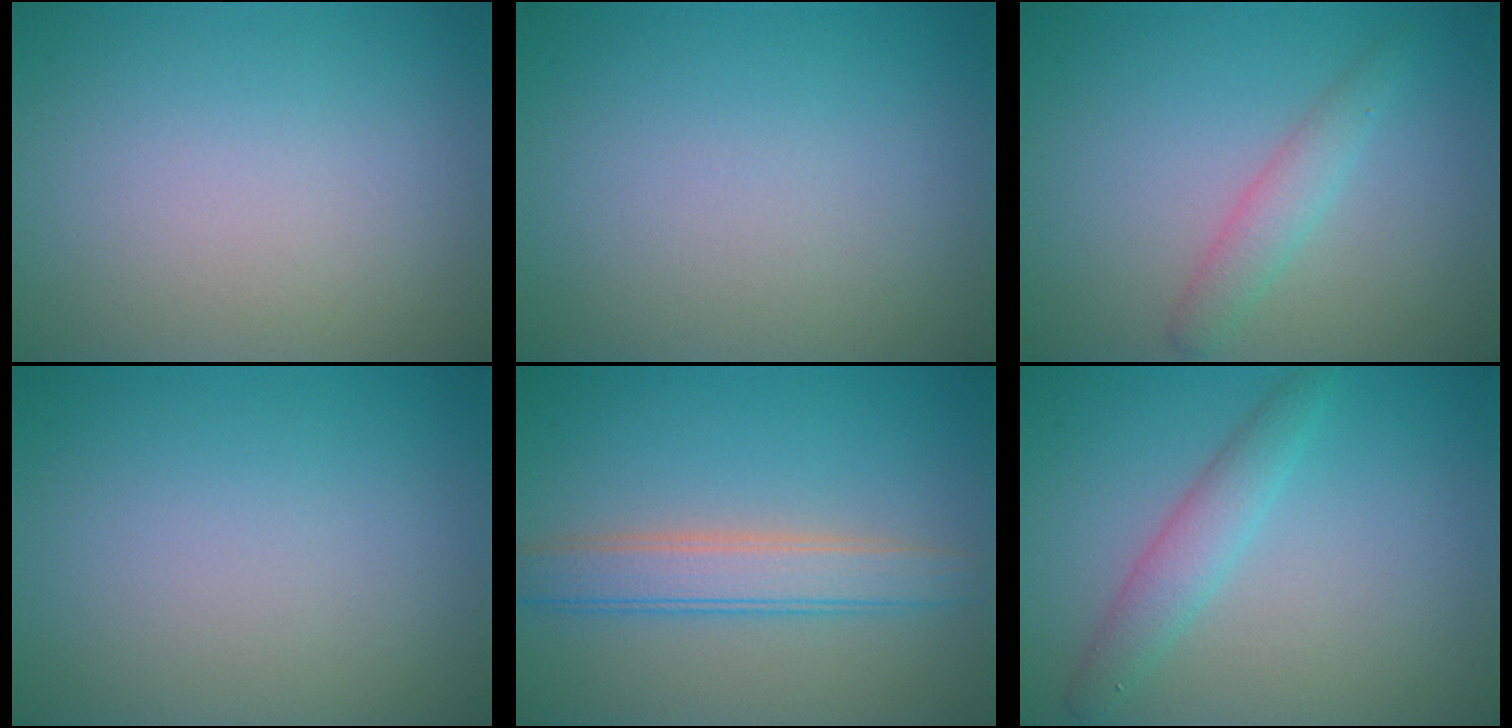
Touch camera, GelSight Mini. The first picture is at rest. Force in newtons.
{"total": 0.0}
{"total": 2.1, "press": 2.1, "slide": 0.0}
{"total": 0.0}
{"total": 3.8, "press": 3.8, "slide": 0.2}
{"total": 2.6, "press": 2.6, "slide": 0.1}